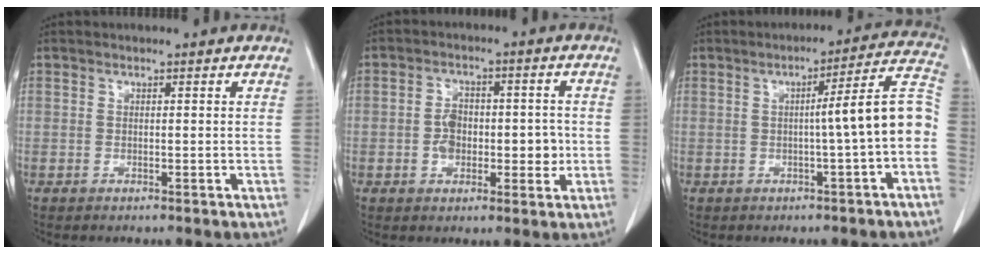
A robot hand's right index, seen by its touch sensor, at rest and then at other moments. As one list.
[{"total": 6.8, "force": [-0.9, 4.1, 5.3], "torque": [-0.077, 0.014, -0.012]}, {"total": 9.3, "force": [-1.4, -0.7, 9.2], "torque": [-0.117, 0.025, -0.025]}]